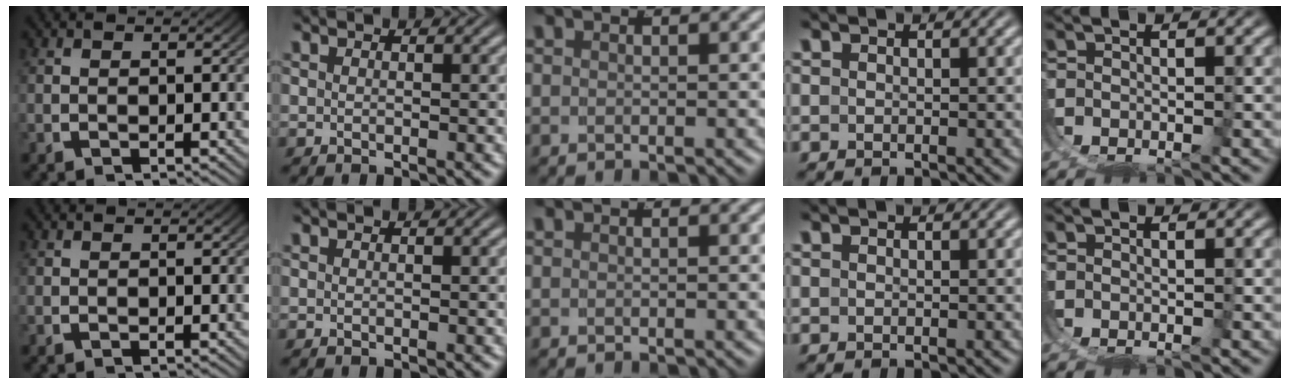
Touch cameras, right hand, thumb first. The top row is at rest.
{}